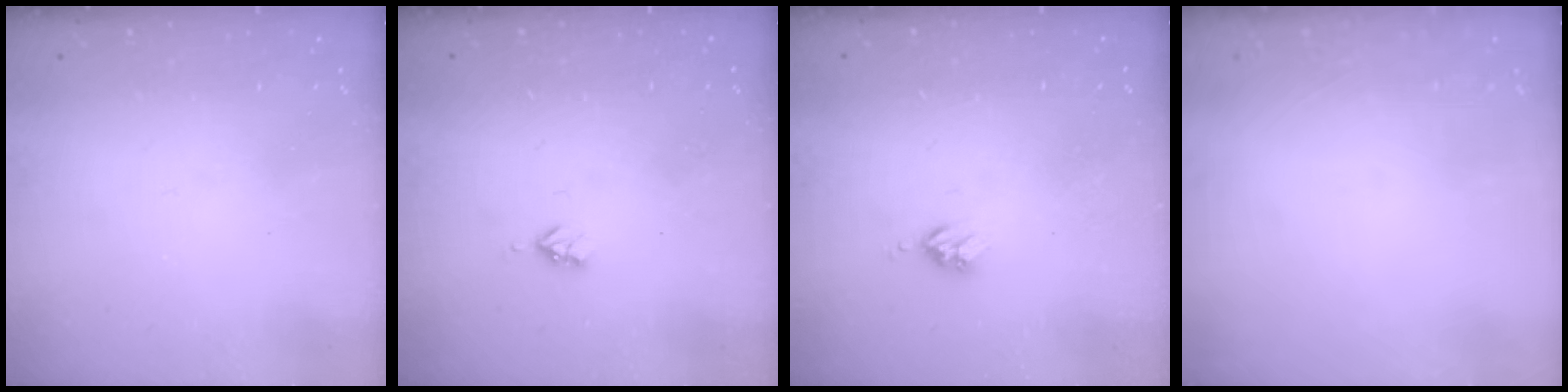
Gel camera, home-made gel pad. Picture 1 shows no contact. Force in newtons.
{"total": 2.9, "press": 2.9, "slide": 0.5}
{"total": 3.7, "press": 3.6, "slide": 0.5}
{"total": 0.0}